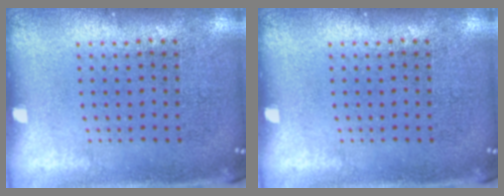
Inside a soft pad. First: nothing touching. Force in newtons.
{"total": 0.0}